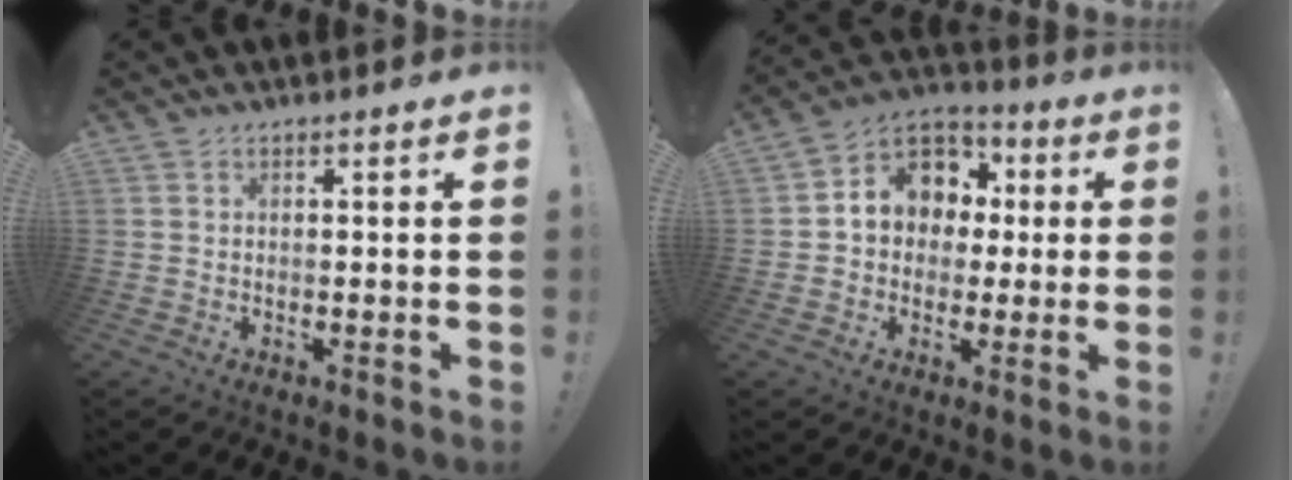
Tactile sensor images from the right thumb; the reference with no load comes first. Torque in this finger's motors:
{"motor_torque": [1.41, 1.37, 1.15, -0.20, 0.03]}